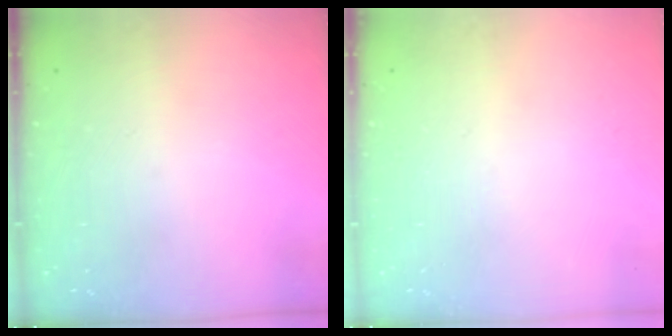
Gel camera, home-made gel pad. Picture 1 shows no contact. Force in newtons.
{"total": 0.0}